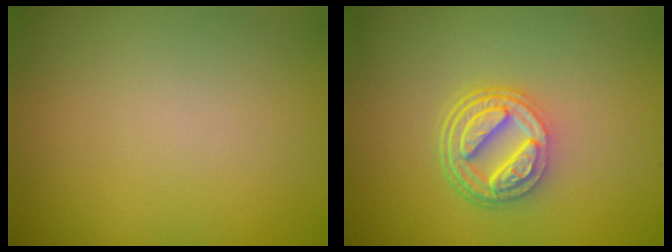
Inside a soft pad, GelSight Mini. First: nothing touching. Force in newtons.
{"total": 5.1, "press": 3.6, "slide": 3.5}